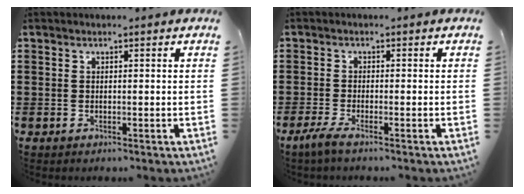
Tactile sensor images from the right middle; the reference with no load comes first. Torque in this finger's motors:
{"motor_torque": [1.18, 0.36, 0.16, 0.05]}